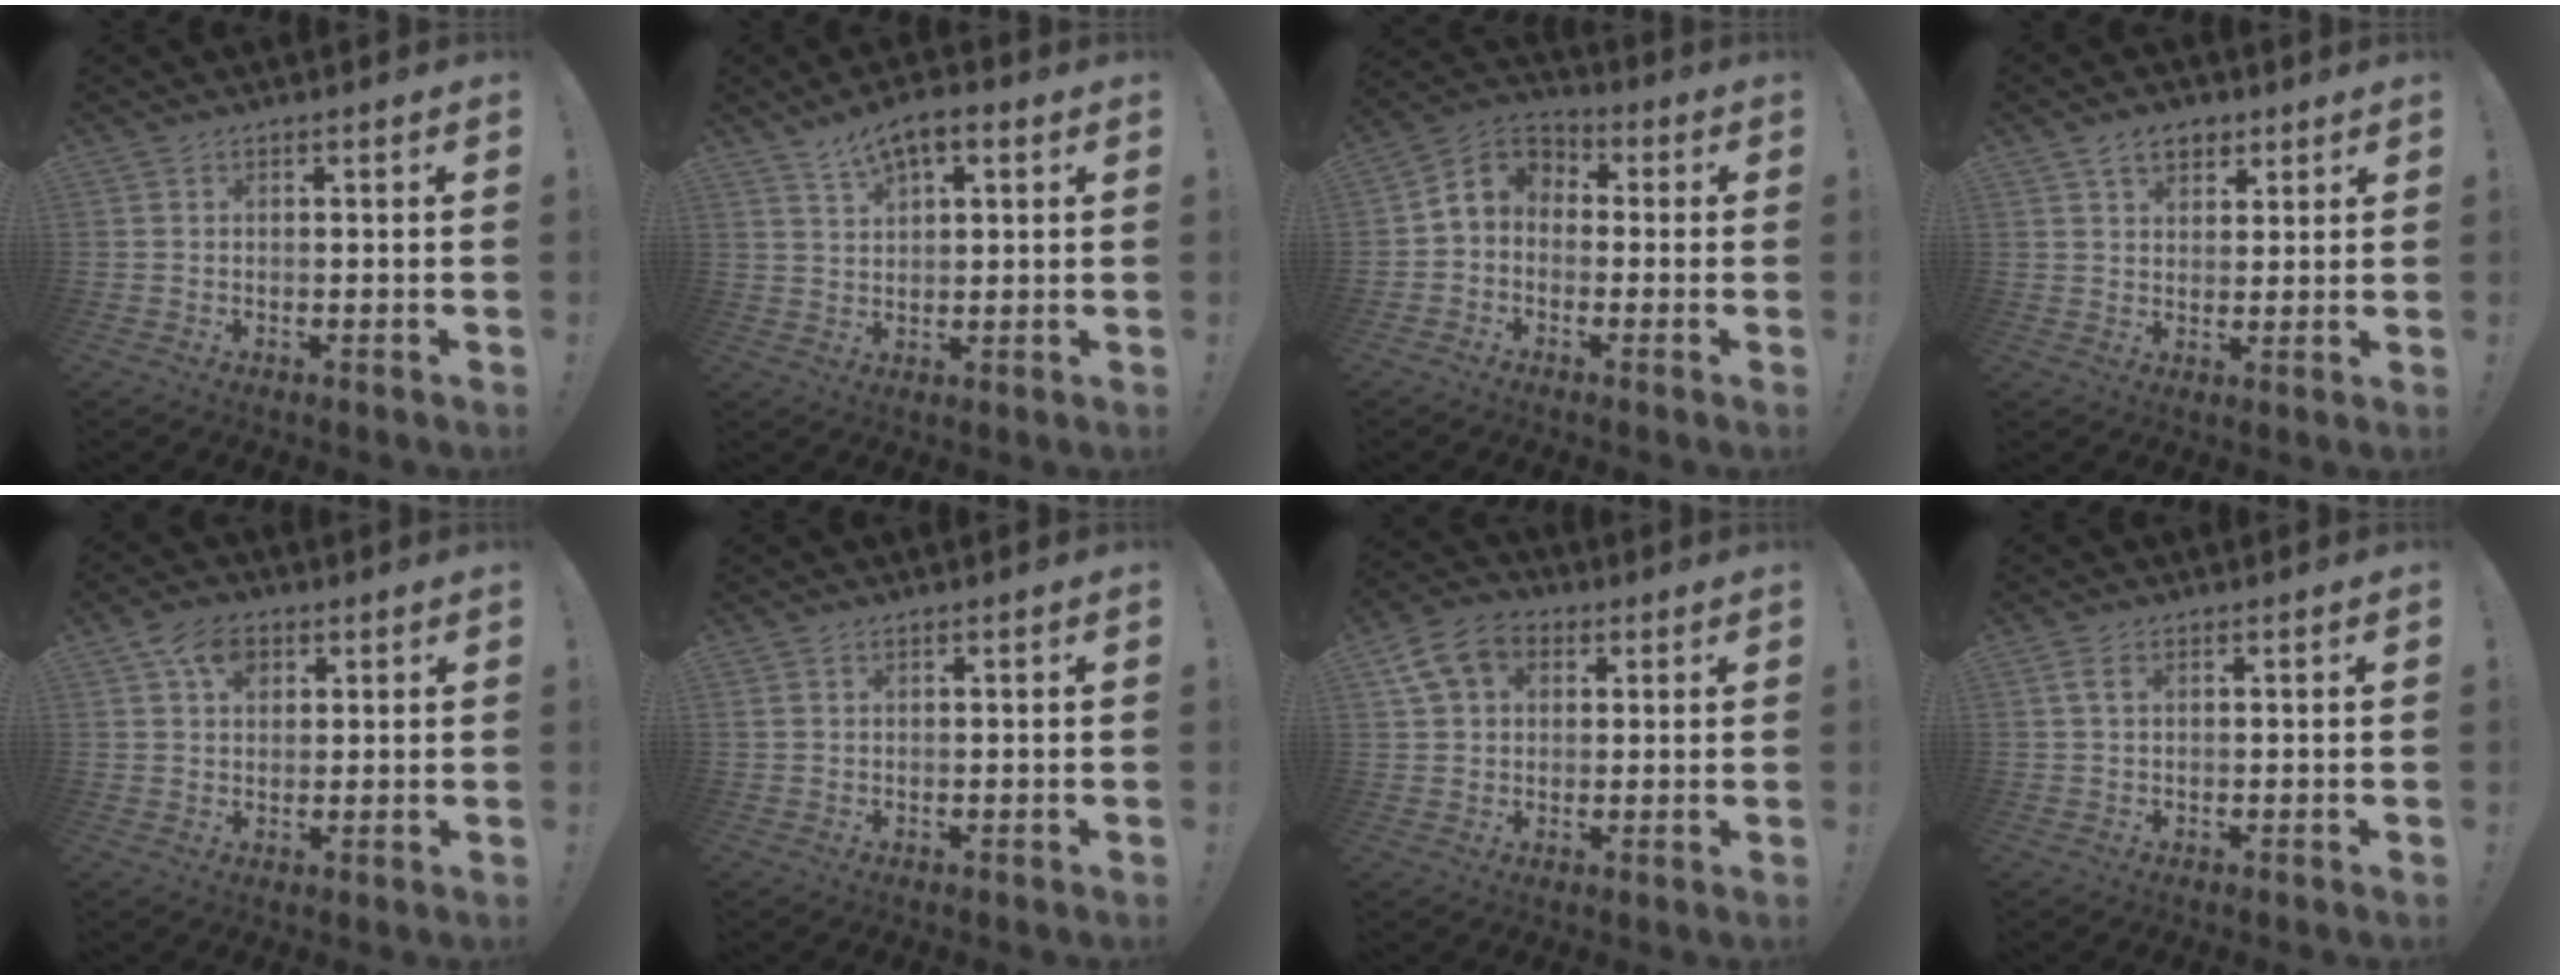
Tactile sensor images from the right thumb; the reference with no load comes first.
{"total": 7.0, "force": [4.1, 3.0, 4.8], "torque": [-0.074, -0.013, 0.072]}
{"total": 6.4, "force": [-0.8, 5.4, 3.4], "torque": [-0.058, 0.016, -0.008]}
{"total": 6.9, "force": [4.0, 4.5, 3.2], "torque": [-0.039, -0.014, 0.073]}
{"total": 7.8, "force": [3.3, 5.4, 4.5], "torque": [-0.066, -0.004, 0.062]}
{"total": 1.1, "force": [0.6, 0.5, 0.7], "torque": [-0.017, 0.002, 0.011]}
{"total": 11.2, "force": [4.4, 8.4, 5.9], "torque": [-0.101, -0.002, 0.091]}
{"total": 2.4, "force": [0.9, 1.1, 1.9], "torque": [-0.034, 0.000, 0.016]}